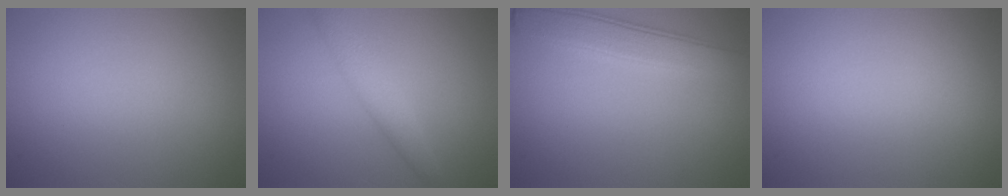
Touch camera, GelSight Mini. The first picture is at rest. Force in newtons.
{"total": 2.6, "press": 2.6, "slide": 0.0}
{"total": 4.2, "press": 4.2, "slide": 0.2}
{"total": 0.0}